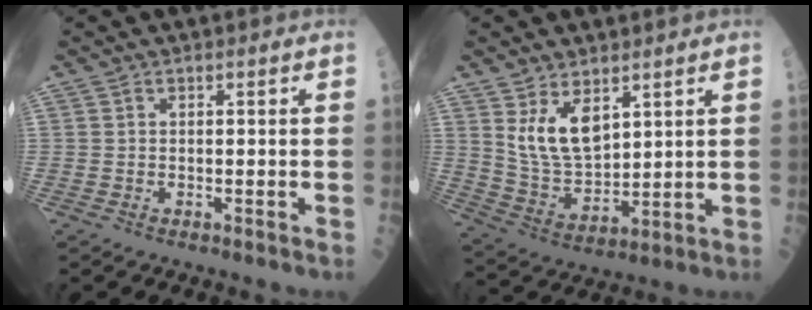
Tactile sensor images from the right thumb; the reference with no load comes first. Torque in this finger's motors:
{"motor_torque": [0.02, 0.70, 0.64, 0.42, 0.07]}